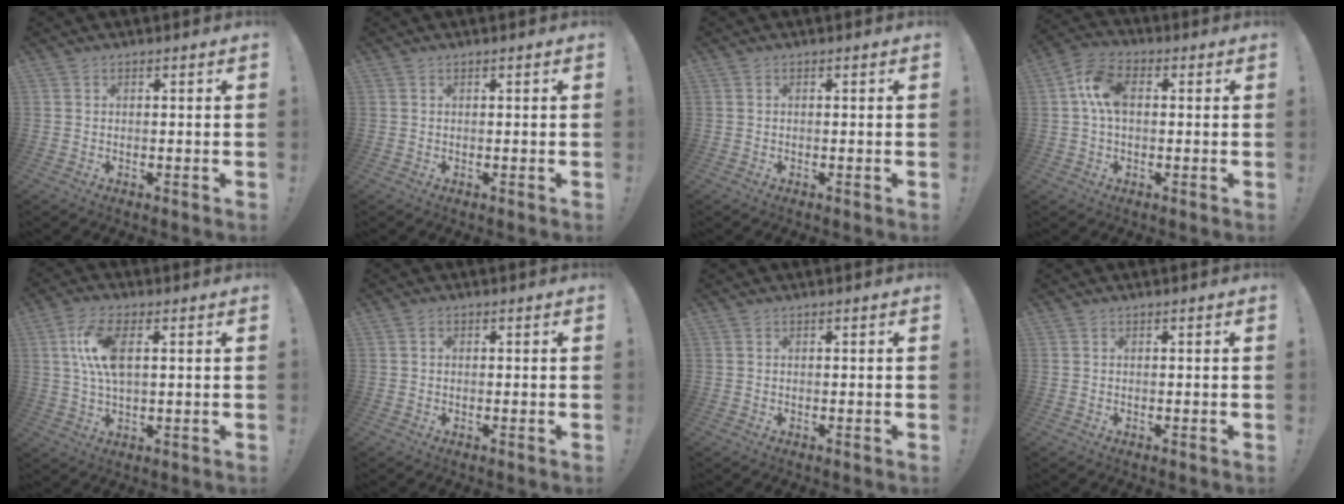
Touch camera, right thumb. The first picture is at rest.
{"total": 0.0}
{"total": 0.0}
{"total": 9.5, "force": [1.1, 6.0, 7.3], "torque": [-0.138, 0.012, 0.023]}
{"total": 10.6, "force": [2.2, 4.5, 9.3], "torque": [-0.185, -0.003, 0.038]}
{"total": 0.7, "force": [0.1, 0.7, 0.2], "torque": [-0.001, 0.002, 0.000]}
{"total": 0.0}
{"total": 0.0}